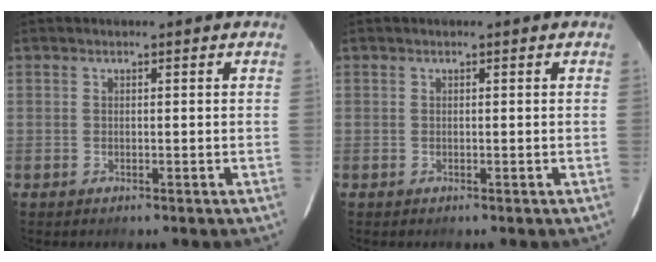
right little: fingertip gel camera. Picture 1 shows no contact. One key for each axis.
{"total": 0.0}